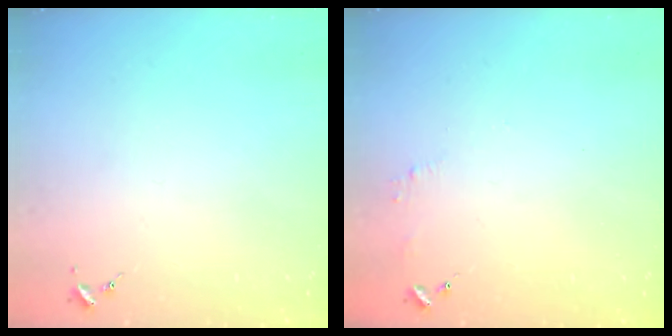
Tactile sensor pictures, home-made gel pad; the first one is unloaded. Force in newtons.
{"total": 4.8, "press": 4.8, "slide": 0.4}